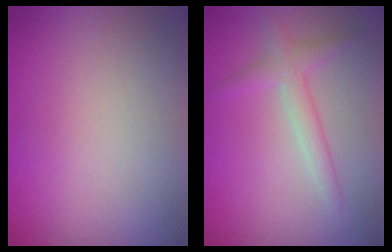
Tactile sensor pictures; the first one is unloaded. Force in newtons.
{"total": 2.2, "press": 2.2, "slide": 0.1}